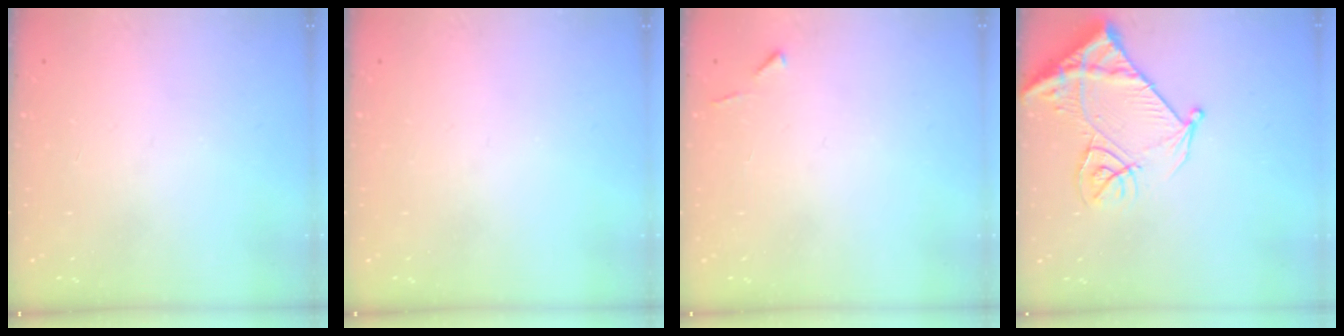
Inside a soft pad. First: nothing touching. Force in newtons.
{"total": 0.0}
{"total": 4.3, "press": 4.3, "slide": 0.6}
{"total": 13.7, "press": 13.6, "slide": 1.6}